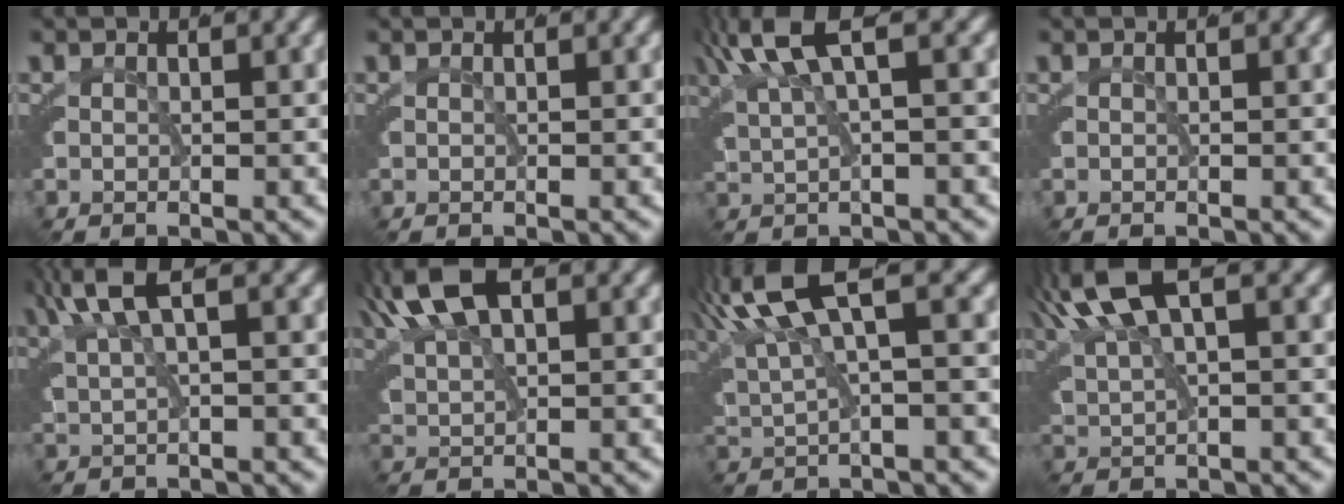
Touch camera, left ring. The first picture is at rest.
{"total": 0.0}
{"total": 5.6, "force": [3.2, 1.5, 4.4], "torque": [-0.079, 0.016, 0.051]}
{"total": 0.0}
{"total": 4.2, "force": [2.3, 0.8, 3.5], "torque": [-0.059, 0.016, 0.037]}
{"total": 5.1, "force": [3.3, 1.8, 3.4], "torque": [-0.086, 0.006, 0.060]}
{"total": 6.1, "force": [3.1, 2.2, 4.8], "torque": [-0.103, 0.013, 0.051]}
{"total": 6.3, "force": [3.8, 2.1, 4.5], "torque": [-0.093, 0.014, 0.064]}